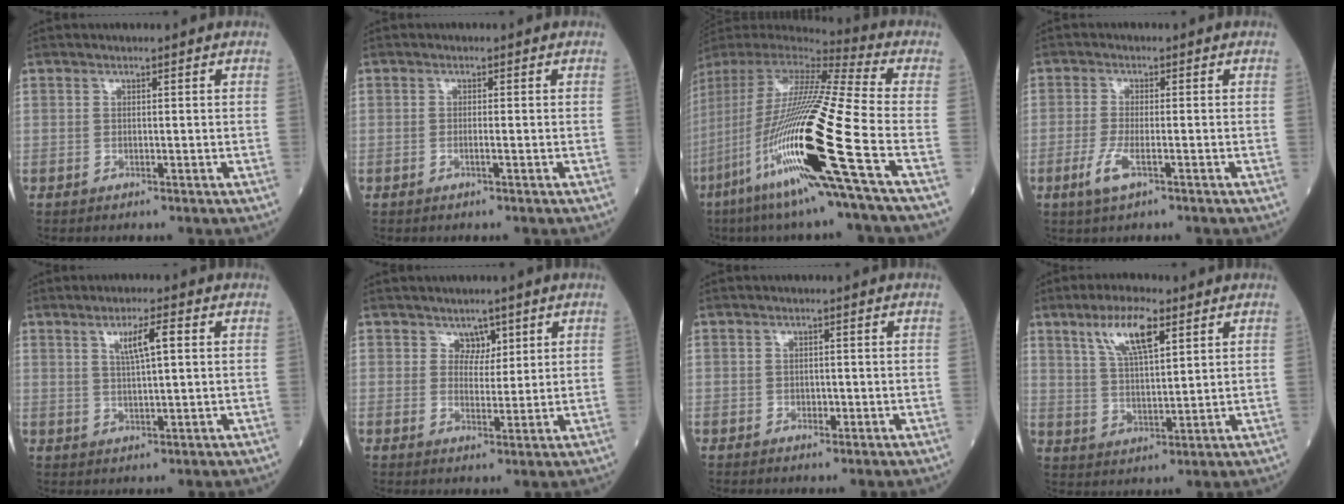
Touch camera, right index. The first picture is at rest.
{"total": 0.8, "force": [-0.3, -0.1, 0.7], "torque": [-0.014, 0.000, -0.006]}
{"total": 28.1, "force": [-9.6, 0.2, 26.4], "torque": [-0.515, -0.059, -0.190]}
{"total": 3.9, "force": [-1.9, 0.7, 3.3], "torque": [-0.077, -0.008, -0.037]}
{"total": 4.6, "force": [1.6, 0.3, 4.3], "torque": [-0.076, 0.003, 0.029]}
{"total": 2.8, "force": [1.8, 1.9, 1.0], "torque": [-0.006, -0.001, 0.027]}
{"total": 1.1, "force": [-0.3, 0.9, 0.7], "torque": [-0.008, 0.001, -0.004]}
{"total": 8.8, "force": [4.8, 2.1, 7.1], "torque": [-0.139, 0.005, 0.092]}